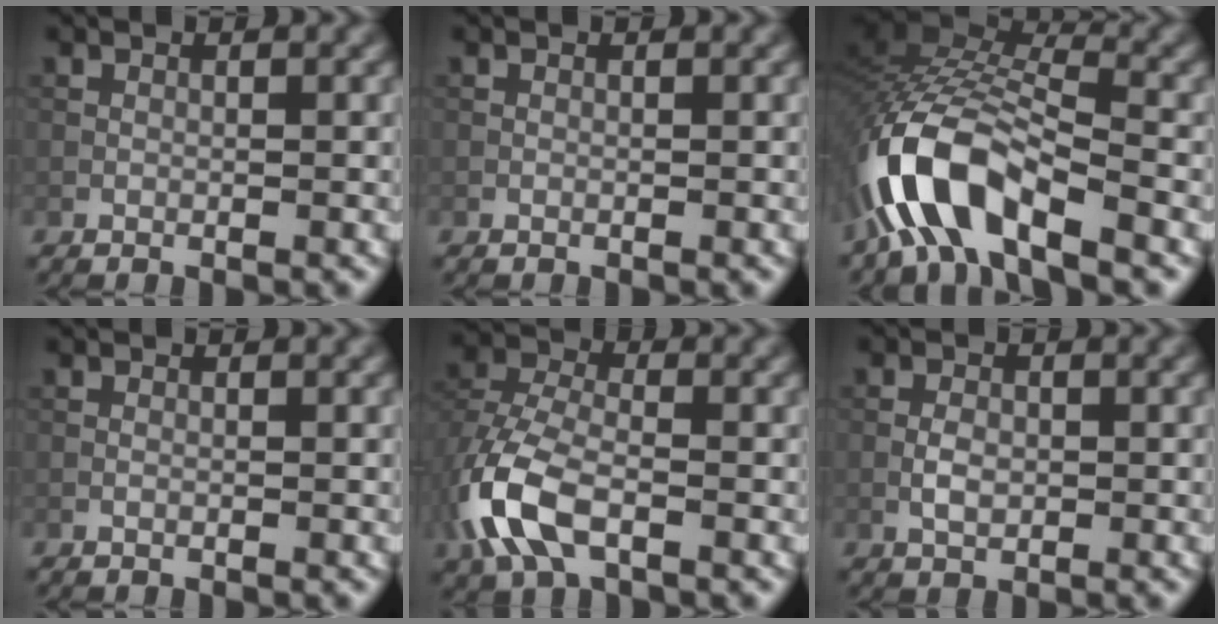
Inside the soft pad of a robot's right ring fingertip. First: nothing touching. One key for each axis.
{"total": 0.0}
{"total": 11.3, "fx": -5.7, "fy": 4.4, "fz": 8.7, "tx": -0.170, "ty": 0.013, "tz": -0.119}
{"total": 0.0}
{"total": 8.1, "fx": -3.0, "fy": 4.5, "fz": 6.0, "tx": -0.154, "ty": -0.002, "tz": -0.073}
{"total": 2.0, "fx": -0.5, "fy": 1.2, "fz": 1.5, "tx": -0.029, "ty": 0.002, "tz": -0.011}